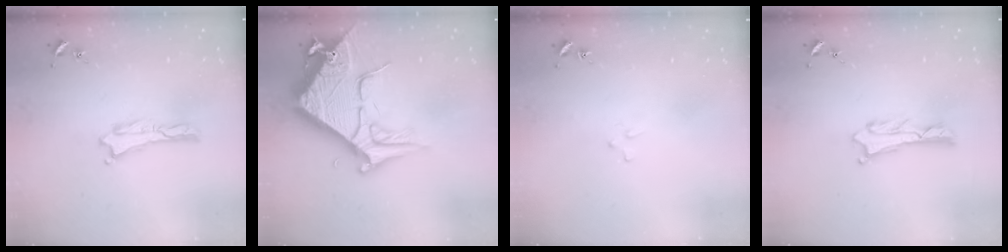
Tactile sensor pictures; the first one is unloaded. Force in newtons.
{"total": 12.0, "press": 11.9, "slide": 1.4}
{"total": 1.9, "press": 1.9, "slide": 0.1}
{"total": 1.2, "press": 1.2, "slide": 0.0}